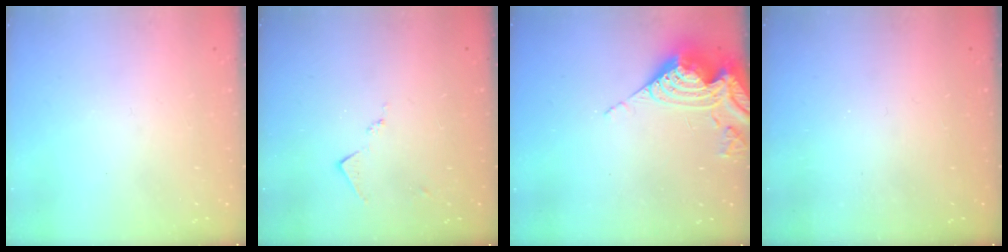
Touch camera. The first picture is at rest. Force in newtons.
{"total": 7.1, "press": 7.0, "slide": 0.9}
{"total": 12.7, "press": 12.6, "slide": 1.6}
{"total": 0.9, "press": 0.9, "slide": 0.3}